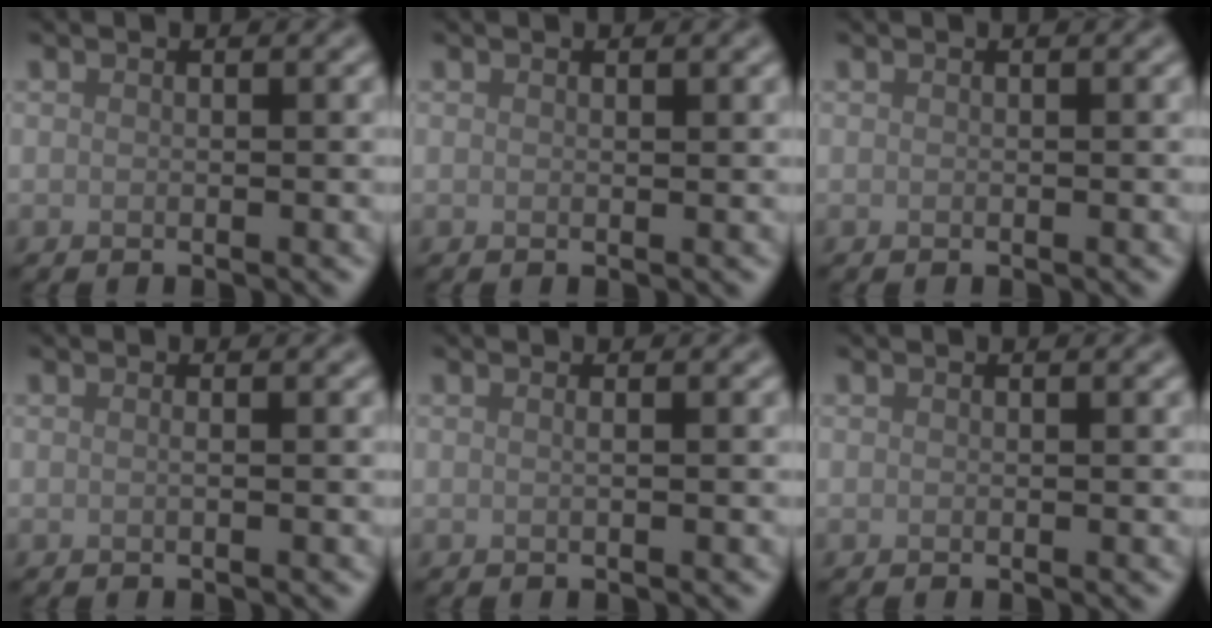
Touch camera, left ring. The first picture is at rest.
{"total": 0.0}
{"total": 0.0}
{"total": 0.5, "force": [0.0, 0.2, 0.5], "torque": [-0.005, -0.001, -0.003]}
{"total": 0.6, "force": [0.1, 0.2, 0.6], "torque": [-0.004, 0.000, -0.004]}
{"total": 0.0}